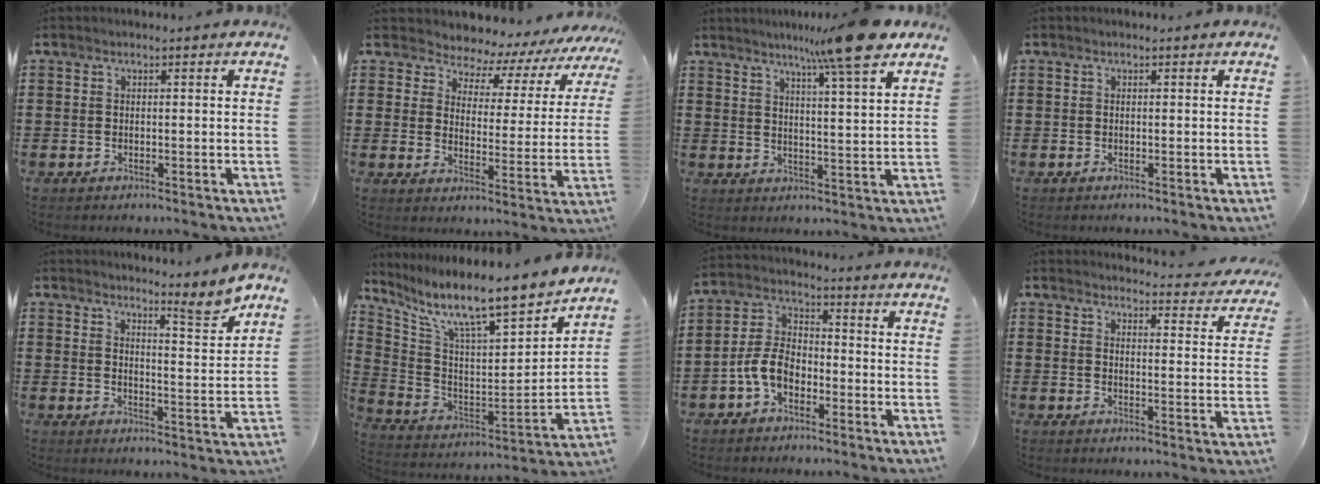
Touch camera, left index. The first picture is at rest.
{"total": 4.9, "force": [4.7, 1.4, 0.6], "torque": [-0.035, -0.041, 0.075]}
{"total": 10.2, "force": [8.0, -0.8, 6.2], "torque": [-0.111, -0.031, 0.130]}
{"total": 0.0}
{"total": 6.3, "force": [5.4, 0.4, 3.2], "torque": [-0.046, -0.035, 0.085]}
{"total": 10.4, "force": [8.7, 1.1, 5.7], "torque": [-0.130, -0.076, 0.138]}
{"total": 5.9, "force": [-3.1, 3.5, 3.6], "torque": [-0.092, 0.008, -0.066]}
{"total": 3.7, "force": [3.6, 0.1, 0.7], "torque": [-0.014, -0.029, 0.059]}